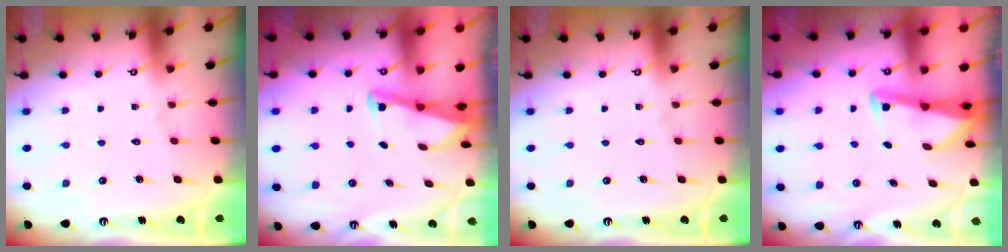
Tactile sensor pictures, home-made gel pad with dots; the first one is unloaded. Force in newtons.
{"total": 2.9, "press": 2.9, "slide": 0.4}
{"total": 0.0}
{"total": 2.9, "press": 2.8, "slide": 0.4}